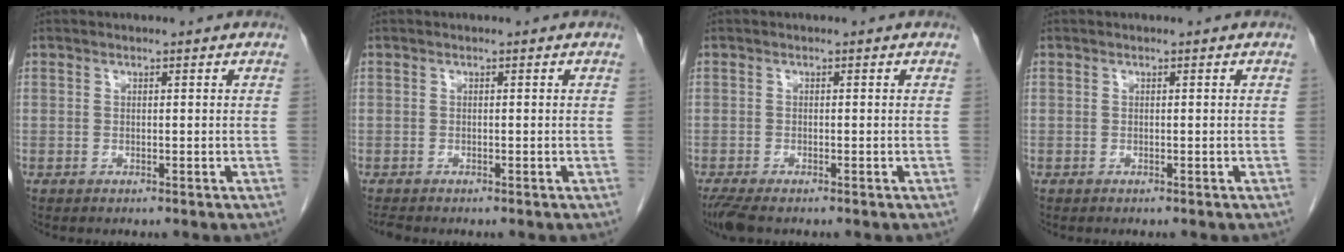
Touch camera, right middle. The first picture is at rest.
{"total": 0.8, "force": [-0.8, 0.0, 0.2], "torque": [-0.010, -0.005, -0.015]}
{"total": 3.6, "force": [-2.8, 0.9, 2.2], "torque": [-0.047, -0.013, -0.048]}
{"total": 0.0}